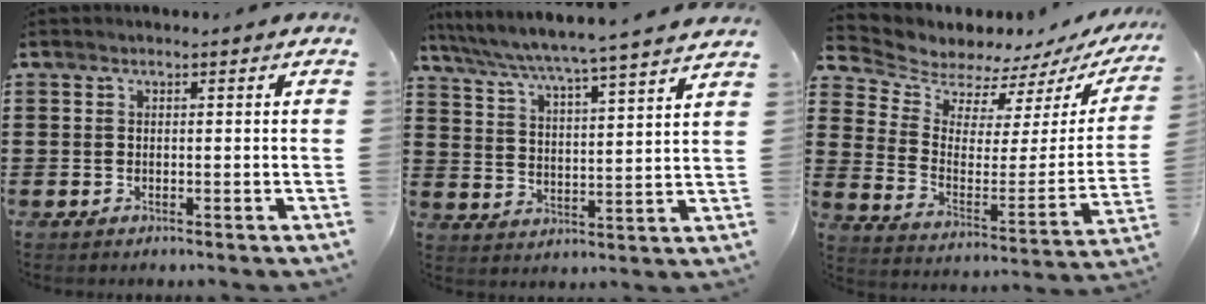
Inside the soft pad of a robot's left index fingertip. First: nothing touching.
{"total": 4.9, "force": [4.5, -1.0, 1.6], "torque": [-0.053, -0.039, 0.069]}
{"total": 5.8, "force": [5.5, 1.7, -0.1], "torque": [-0.042, -0.050, 0.094]}